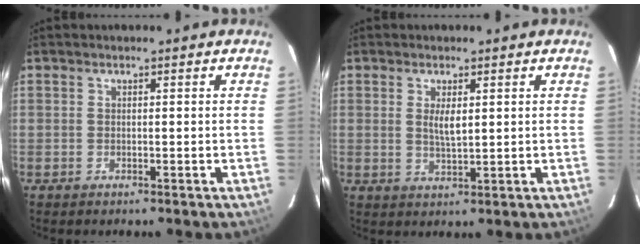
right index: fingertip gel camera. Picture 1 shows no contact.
{"total": 3.3, "force": [0.8, 1.1, 3.0], "torque": [-0.055, -0.004, 0.014]}